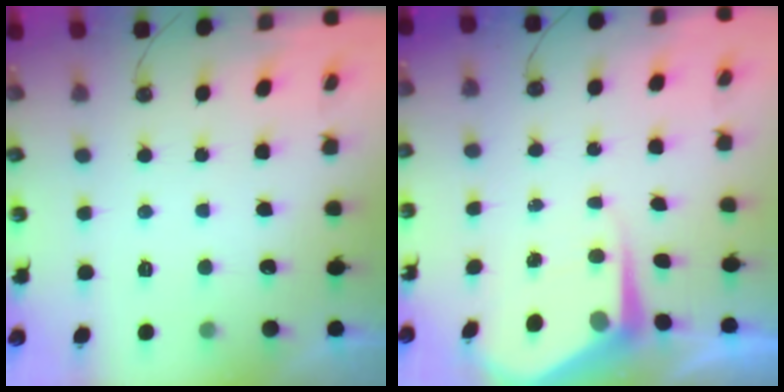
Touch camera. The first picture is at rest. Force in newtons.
{"total": 6.1, "press": 6.1, "slide": 0.6}